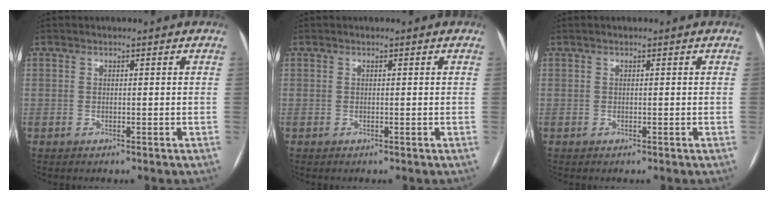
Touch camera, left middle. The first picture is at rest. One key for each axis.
{"total": 0.0}
{"total": 0.0}